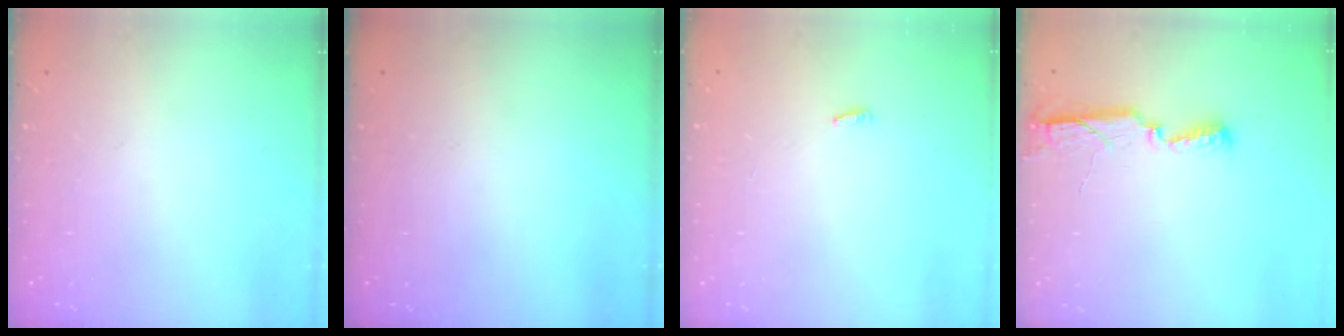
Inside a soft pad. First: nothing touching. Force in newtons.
{"total": 0.0}
{"total": 2.1, "press": 1.9, "slide": 0.7}
{"total": 6.6, "press": 6.5, "slide": 1.1}